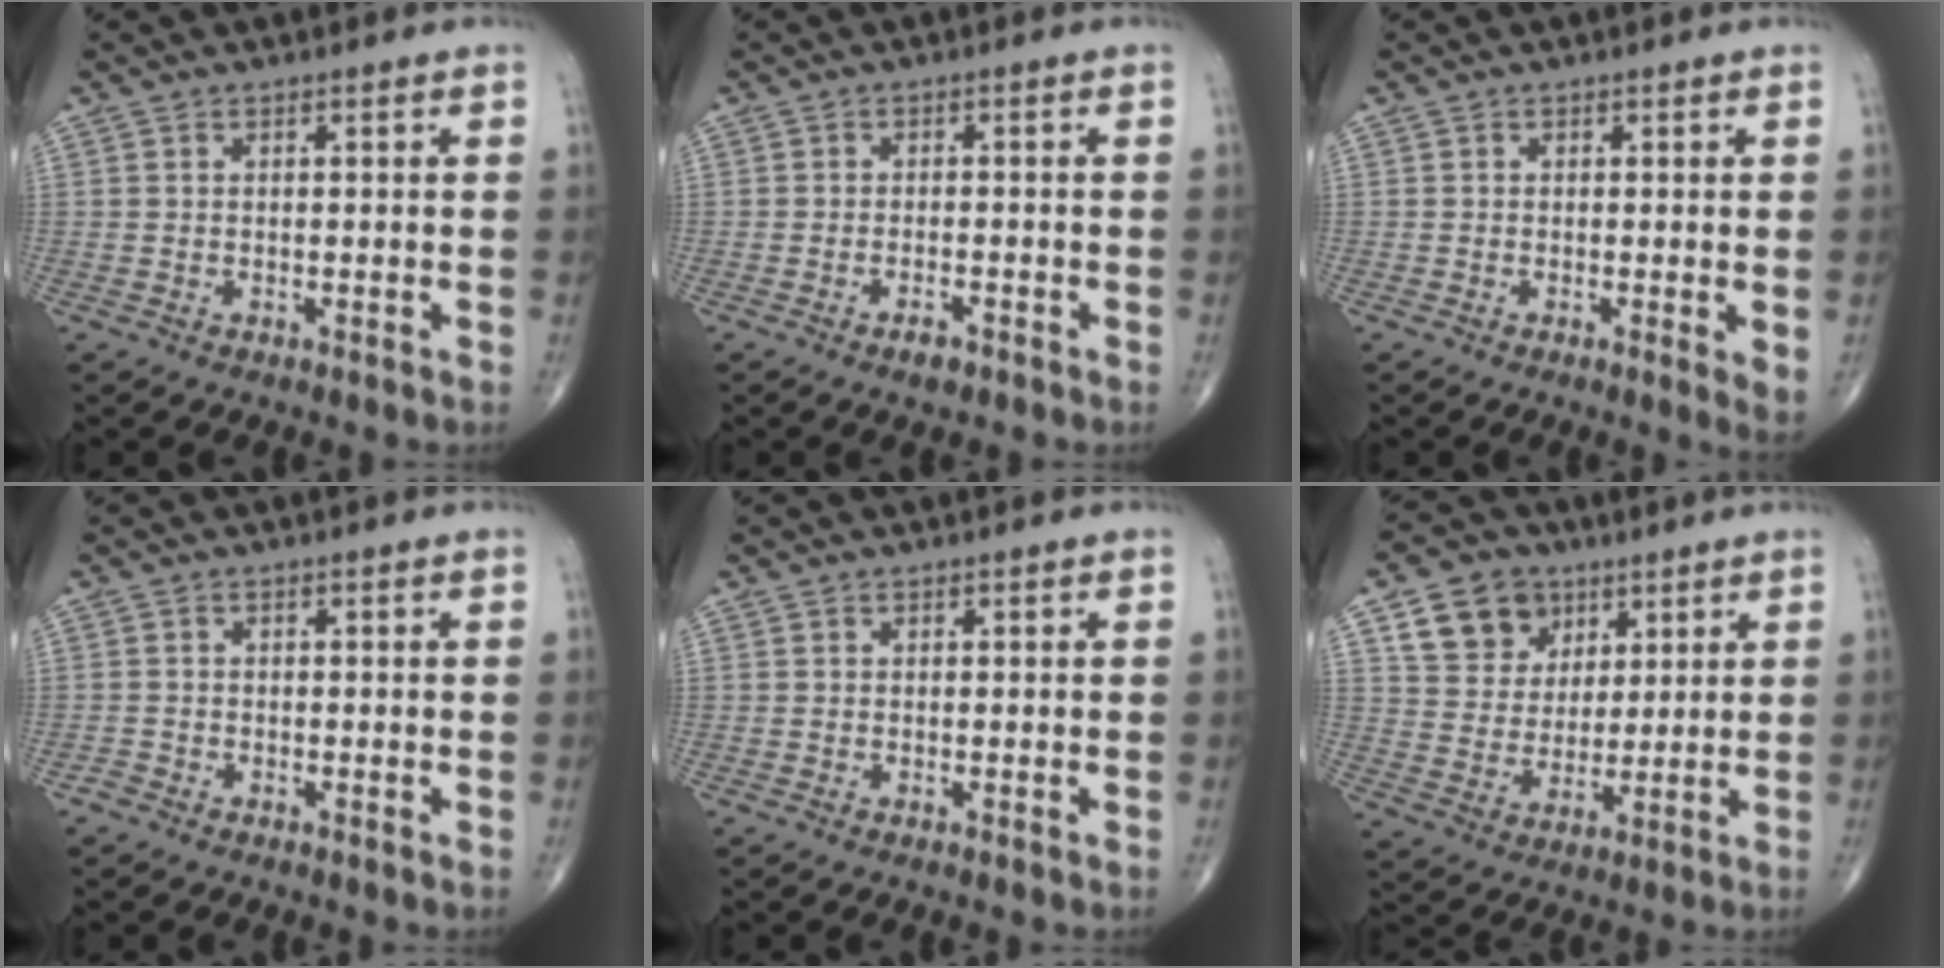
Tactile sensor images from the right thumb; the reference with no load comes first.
{"total": 2.2, "force": [-1.5, 0.7, 1.4], "torque": [-0.025, 0.004, -0.027]}
{"total": 2.1, "force": [-0.3, 0.4, 2.1], "torque": [-0.031, -0.008, -0.009]}
{"total": 1.0, "force": [-0.7, 0.6, 0.4], "torque": [-0.006, -0.002, -0.022]}
{"total": 0.0}
{"total": 11.5, "force": [5.7, 9.2, 4.1], "torque": [-0.042, -0.018, 0.105]}